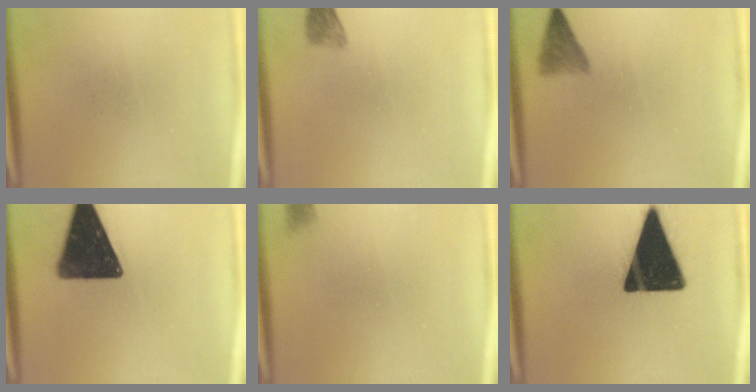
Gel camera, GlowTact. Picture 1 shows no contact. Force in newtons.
{"total": 2.1}
{"total": 2.8}
{"total": 17.1}
{"total": 1.1}
{"total": 19.9}